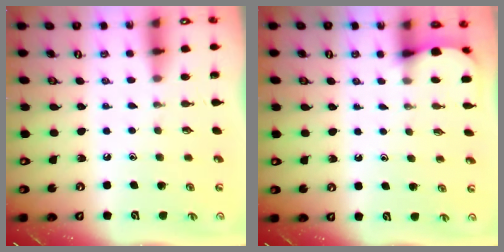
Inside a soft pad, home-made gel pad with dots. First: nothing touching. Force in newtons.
{"total": 2.7, "press": 2.7, "slide": 0.3}